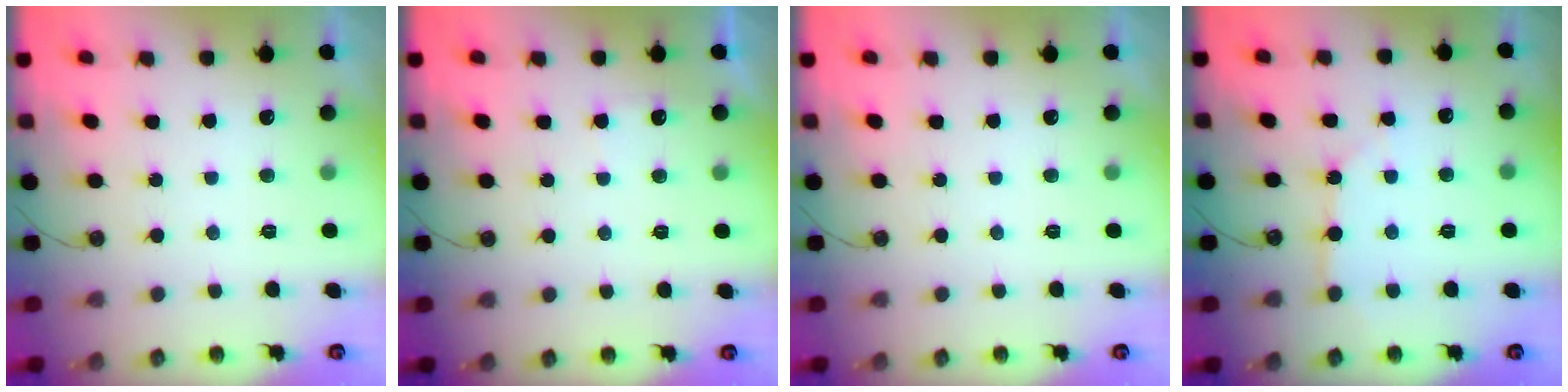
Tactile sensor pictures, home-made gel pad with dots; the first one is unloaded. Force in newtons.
{"total": 2.2, "press": 2.2, "slide": 0.3}
{"total": 0.0}
{"total": 2.7, "press": 2.7, "slide": 0.4}